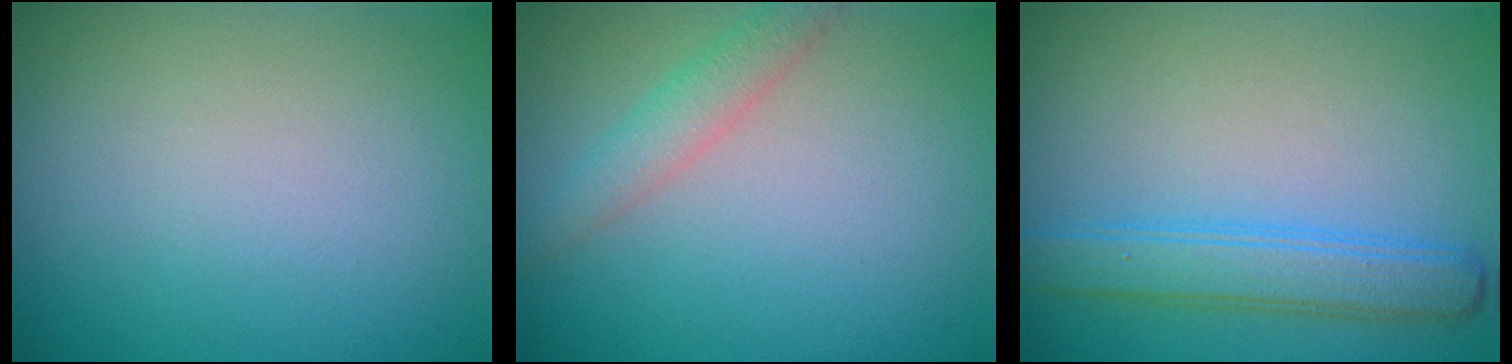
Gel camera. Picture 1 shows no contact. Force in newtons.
{"total": 2.1, "press": 2.1, "slide": 0.1}
{"total": 3.6, "press": 3.6, "slide": 0.3}